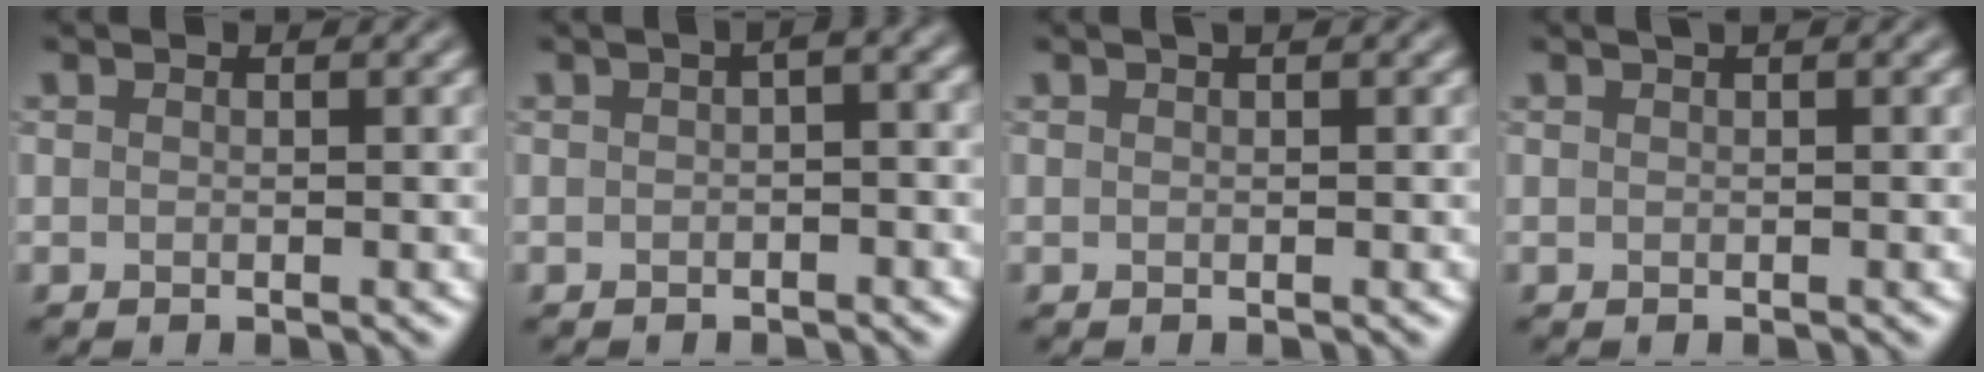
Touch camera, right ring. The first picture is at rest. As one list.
[{"total": 2.1, "force": [0.0, 0.6, 2.0], "torque": [-0.024, 0.006, 0.000]}, {"total": 0.6, "force": [0.4, 0.1, 0.5], "torque": [-0.005, 0.007, 0.007]}, {"total": 1.2, "force": [0.7, 0.3, 0.9], "torque": [-0.012, 0.004, 0.008]}]